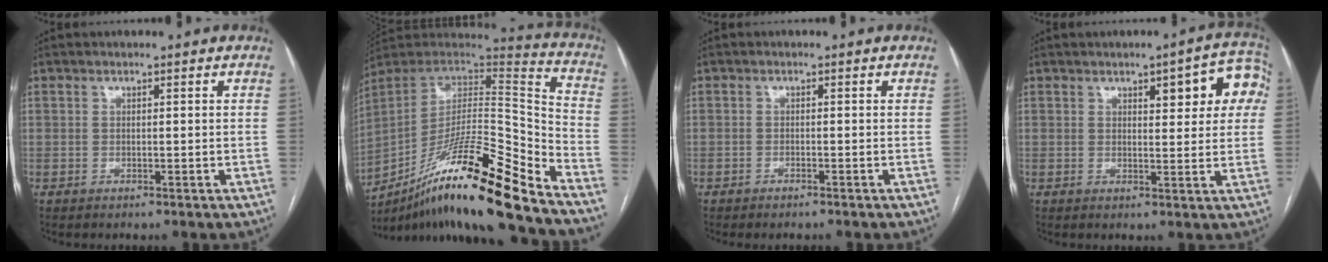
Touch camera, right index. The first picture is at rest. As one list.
[{"total": 24.6, "force": [-17.2, 0.8, 17.6], "torque": [-0.286, -0.011, -0.309]}, {"total": 1.0, "force": [-0.9, 0.0, 0.5], "torque": [-0.010, -0.001, -0.014]}, {"total": 8.9, "force": [3.0, 2.7, 7.9], "torque": [-0.087, 0.019, 0.035]}]